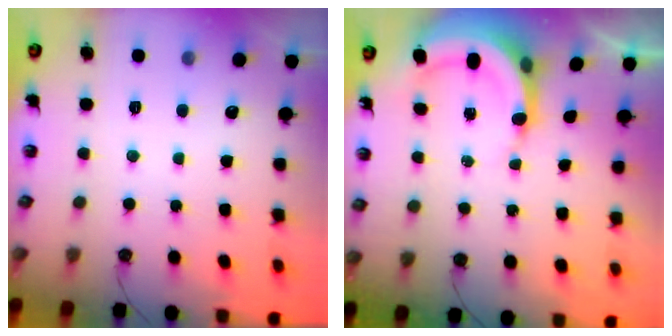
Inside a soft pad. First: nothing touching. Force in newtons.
{"total": 5.9, "press": 5.9, "slide": 0.4}